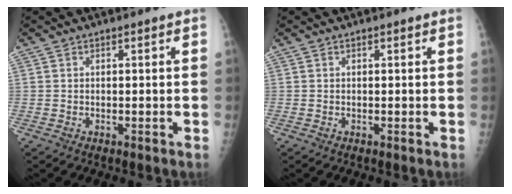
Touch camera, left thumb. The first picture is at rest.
{"total": 0.0}